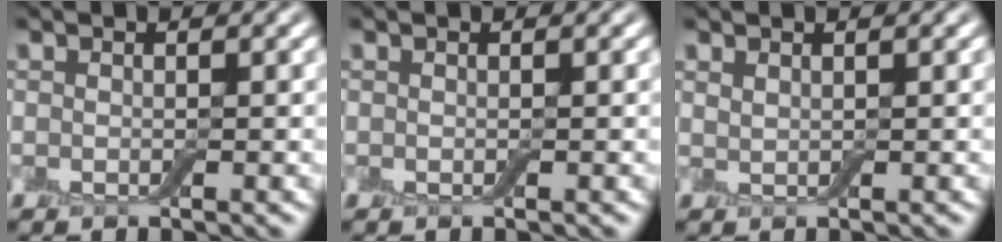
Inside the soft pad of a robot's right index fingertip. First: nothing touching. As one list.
[{"total": 0.0}, {"total": 0.7, "force": [0.6, 0.2, 0.2], "torque": [-0.008, 0.001, 0.014]}]